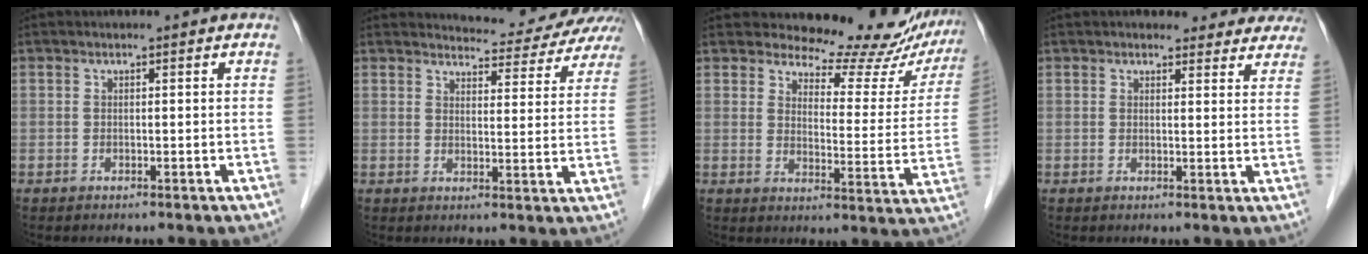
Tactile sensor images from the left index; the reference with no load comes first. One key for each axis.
{"total": 9.8, "fx": 9.8, "fy": 1.0, "fz": 0.8, "tx": -0.007, "ty": -0.023, "tz": 0.104}
{"total": 18.5, "fx": 17.7, "fy": 4.2, "fz": 3.6, "tx": -0.018, "ty": -0.081, "tz": 0.186}
{"total": 8.6, "fx": 7.9, "fy": 2.9, "fz": 1.5, "tx": 0.019, "ty": -0.001, "tz": 0.065}